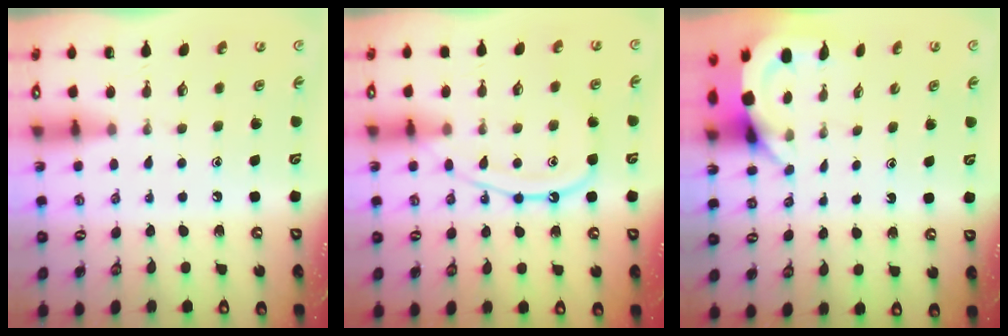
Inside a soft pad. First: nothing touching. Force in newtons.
{"total": 11.1, "press": 11.1, "slide": 1.2}
{"total": 3.6, "press": 3.6, "slide": 0.2}